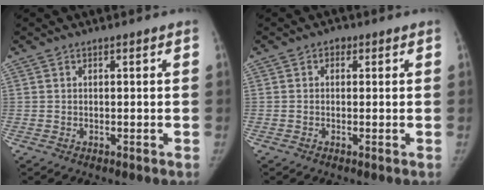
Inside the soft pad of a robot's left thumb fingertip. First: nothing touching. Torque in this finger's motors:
{"motor_torque": [0.27, 0.22, 0.41, 0.03, 0.06]}